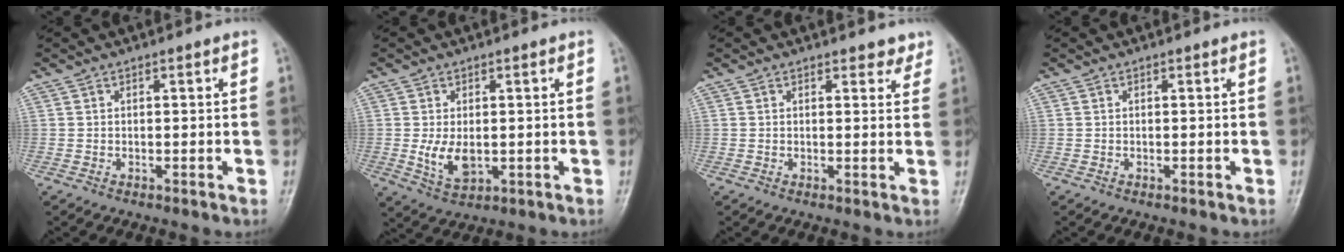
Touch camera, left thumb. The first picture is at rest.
{"total": 5.7, "force": [-0.3, 3.3, 4.6], "torque": [-0.080, -0.014, 0.004]}
{"total": 2.7, "force": [2.2, 1.3, 0.9], "torque": [0.013, -0.010, 0.020]}
{"total": 0.0}